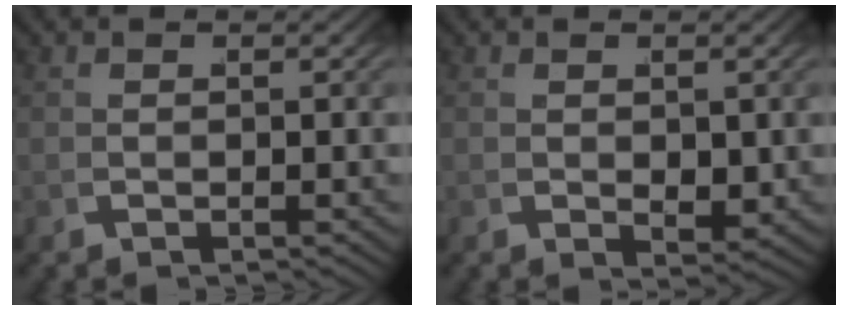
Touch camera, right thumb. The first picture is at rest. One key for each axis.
{"total": 1.8, "fx": 0.4, "fy": 1.2, "fz": 1.3, "tx": -0.021, "ty": -0.011, "tz": 0.016}